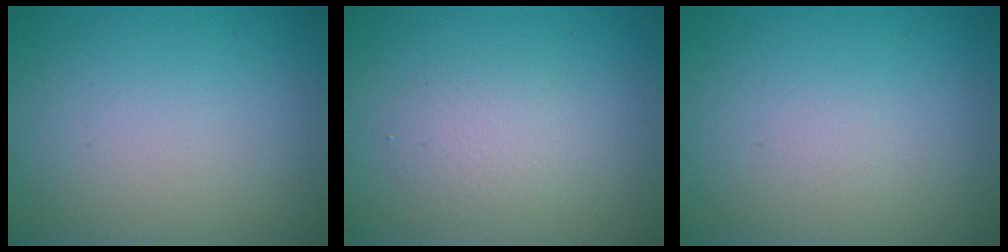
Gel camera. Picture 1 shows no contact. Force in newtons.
{"total": 2.0, "press": 2.0, "slide": 0.1}
{"total": 0.0}